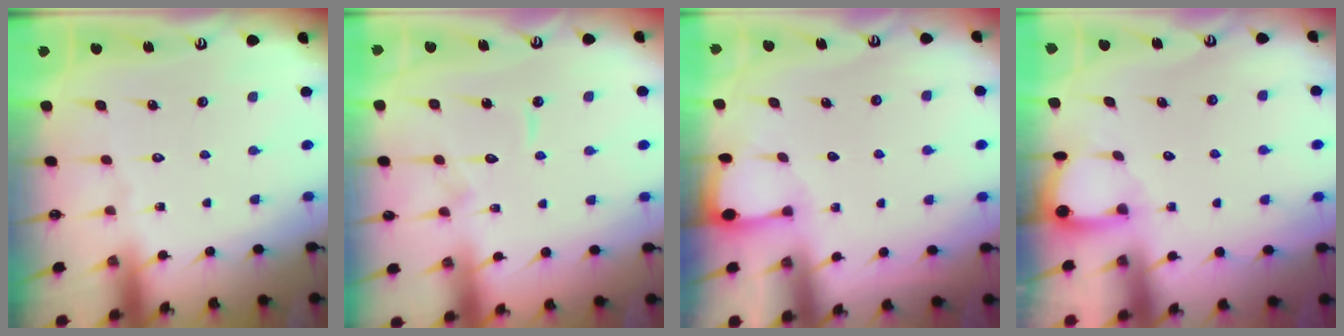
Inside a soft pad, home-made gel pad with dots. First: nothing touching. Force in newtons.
{"total": 7.8, "press": 7.7, "slide": 0.7}
{"total": 1.3, "press": 1.3, "slide": 0.2}
{"total": 2.8, "press": 2.8, "slide": 0.3}